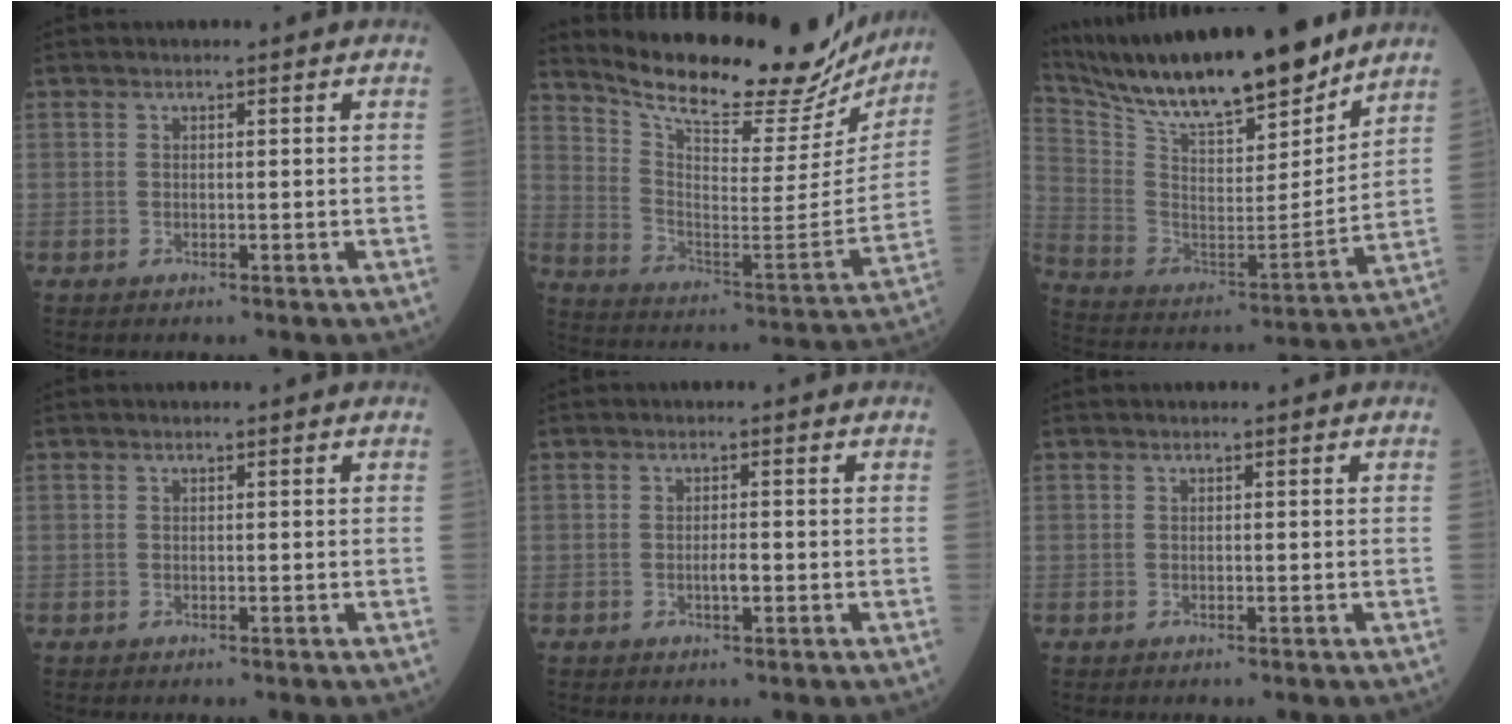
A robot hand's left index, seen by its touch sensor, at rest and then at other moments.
{"total": 24.9, "force": [22.3, 6.0, 9.4], "torque": [-0.153, -0.052, 0.309]}
{"total": 22.4, "force": [19.3, 3.6, 10.8], "torque": [-0.201, -0.012, 0.326]}
{"total": 0.0}
{"total": 1.5, "force": [-0.6, 0.3, 1.3], "torque": [-0.024, -0.003, -0.012]}
{"total": 0.0}